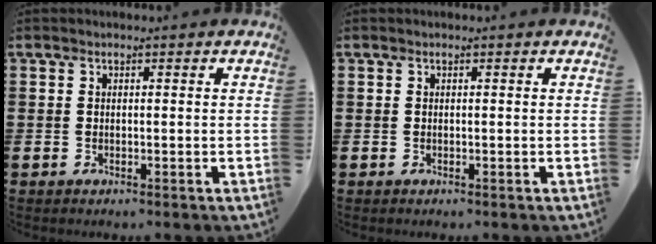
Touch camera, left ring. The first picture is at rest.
{"total": 0.0}